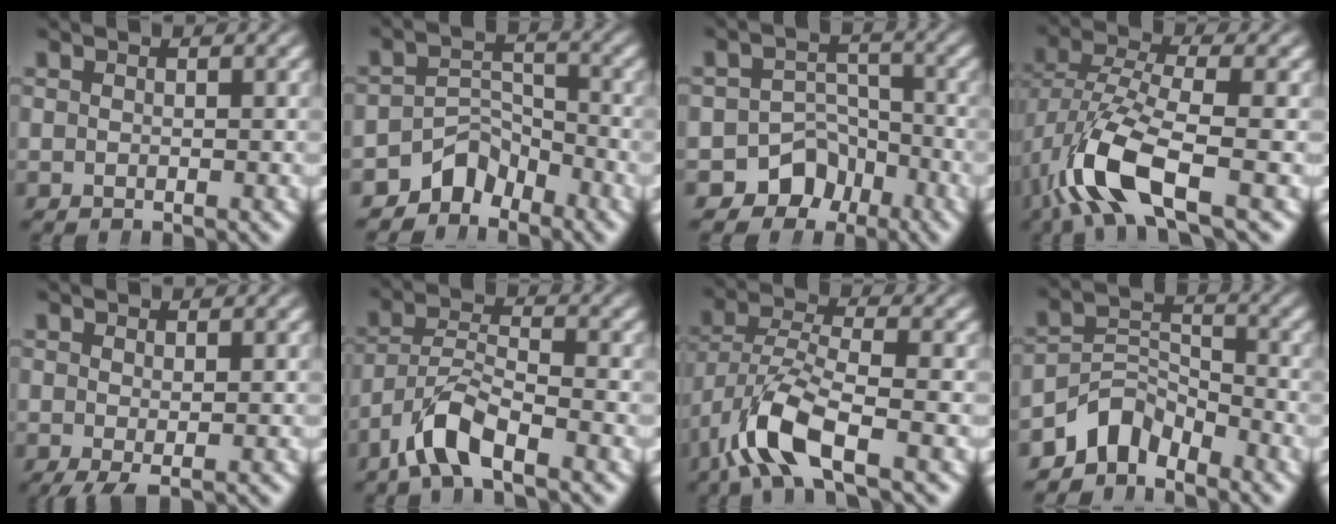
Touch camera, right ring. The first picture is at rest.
{"total": 5.8, "force": [-3.8, 3.9, 2.1], "torque": [-0.031, -0.014, -0.068]}
{"total": 7.8, "force": [-4.0, 6.4, 2.0], "torque": [-0.032, -0.022, -0.070]}
{"total": 6.8, "force": [-1.8, 3.4, 5.7], "torque": [-0.142, -0.032, -0.016]}
{"total": 1.9, "force": [-1.0, 0.5, 1.5], "torque": [-0.028, -0.016, -0.006]}
{"total": 4.8, "force": [-2.4, 2.6, 3.3], "torque": [-0.074, -0.021, -0.034]}
{"total": 5.7, "force": [-1.4, 3.1, 4.6], "torque": [-0.121, -0.034, -0.009]}
{"total": 7.0, "force": [-4.2, 4.8, 2.8], "torque": [-0.048, -0.014, -0.077]}